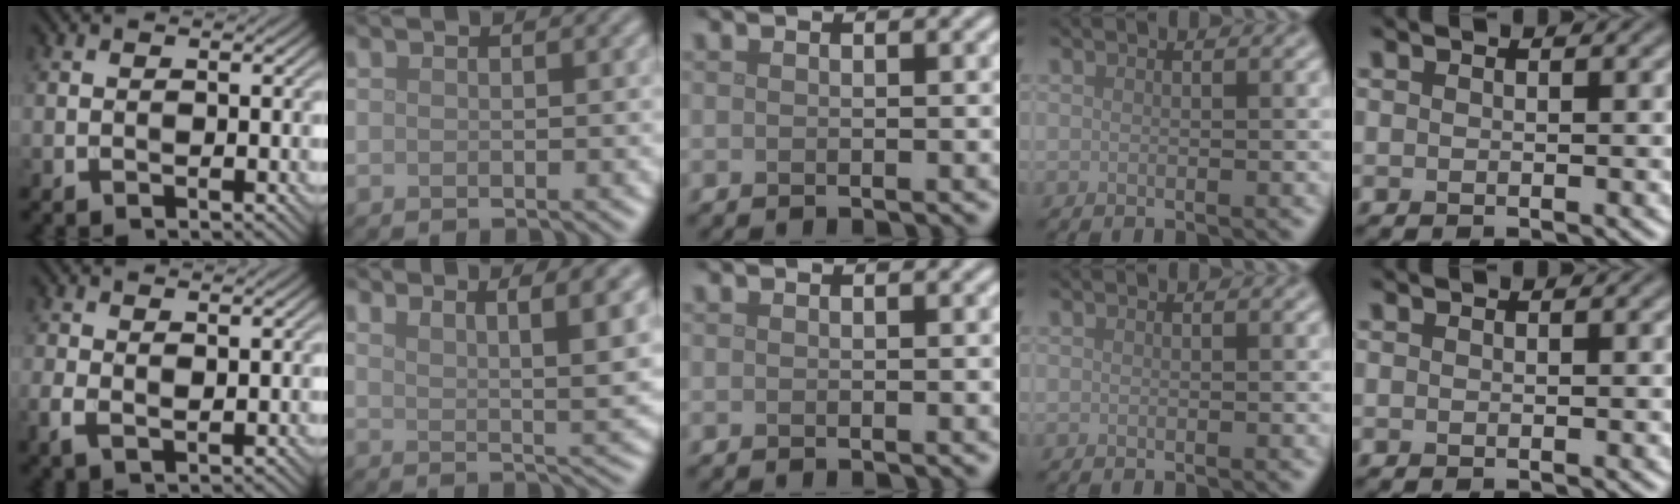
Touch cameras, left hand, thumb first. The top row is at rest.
{"thumb": {"total": 2.6, "force": [0.4, 1.3, 2.2], "torque": [-0.050, -0.003, 0.009]}, "index": {"total": 5.7, "force": [3.6, 1.5, 4.2], "torque": [-0.040, 0.003, 0.056]}}